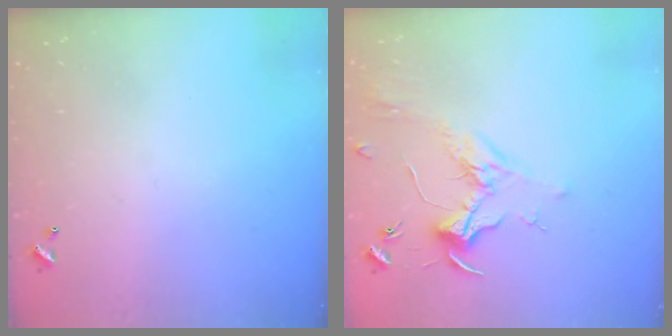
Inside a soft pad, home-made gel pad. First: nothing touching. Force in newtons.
{"total": 1.8, "press": 1.6, "slide": 0.8}